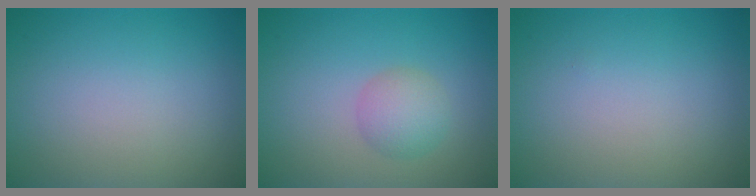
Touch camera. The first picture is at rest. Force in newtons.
{"total": 2.5, "press": 2.5, "slide": 0.1}
{"total": 0.0}